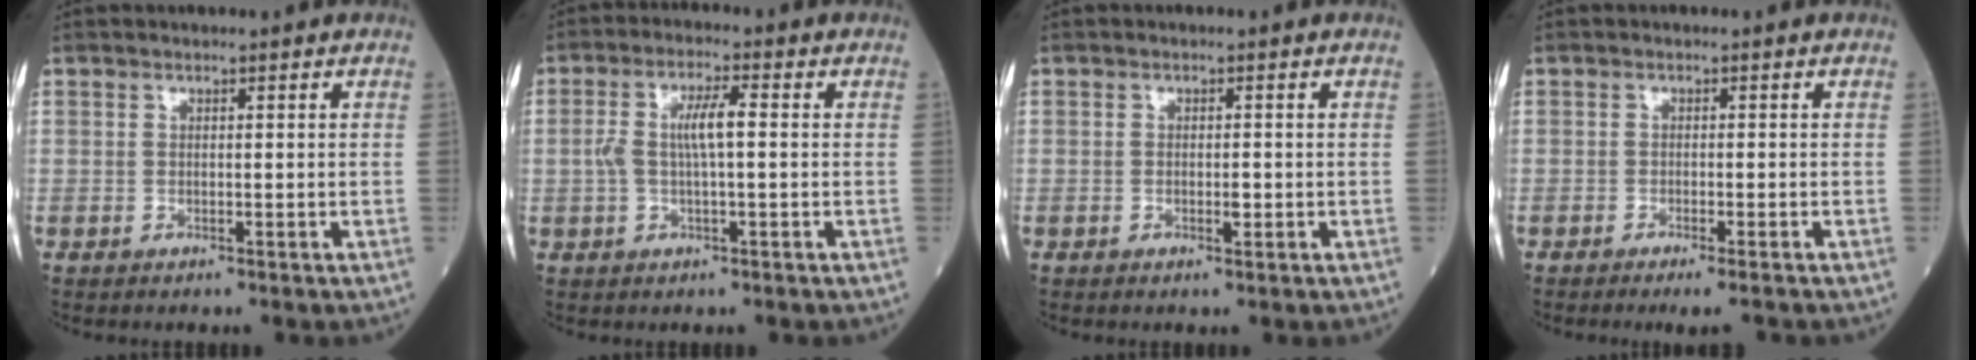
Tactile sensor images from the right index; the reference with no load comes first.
{"total": 5.5, "force": [0.3, 1.1, 5.4], "torque": [-0.115, 0.015, 0.004]}
{"total": 1.1, "force": [-0.3, 0.3, 1.1], "torque": [-0.016, -0.001, -0.004]}
{"total": 3.4, "force": [-2.7, 0.0, 2.0], "torque": [-0.023, -0.006, -0.039]}